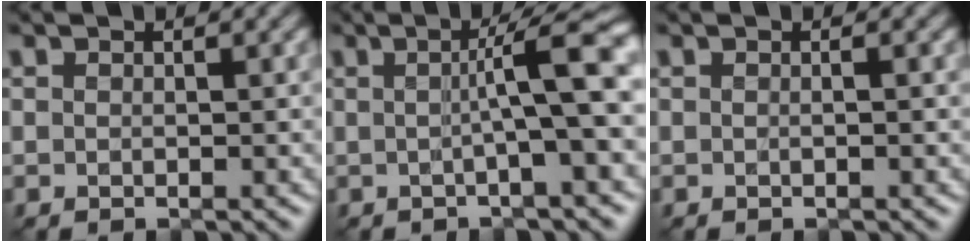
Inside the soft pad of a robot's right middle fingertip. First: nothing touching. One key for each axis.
{"total": 6.7, "fx": 0.4, "fy": 1.0, "fz": 6.6, "tx": -0.092, "ty": 0.008, "tz": -0.001}
{"total": 0.9, "fx": -0.1, "fy": 0.2, "fz": 0.9, "tx": -0.015, "ty": -0.001, "tz": -0.007}